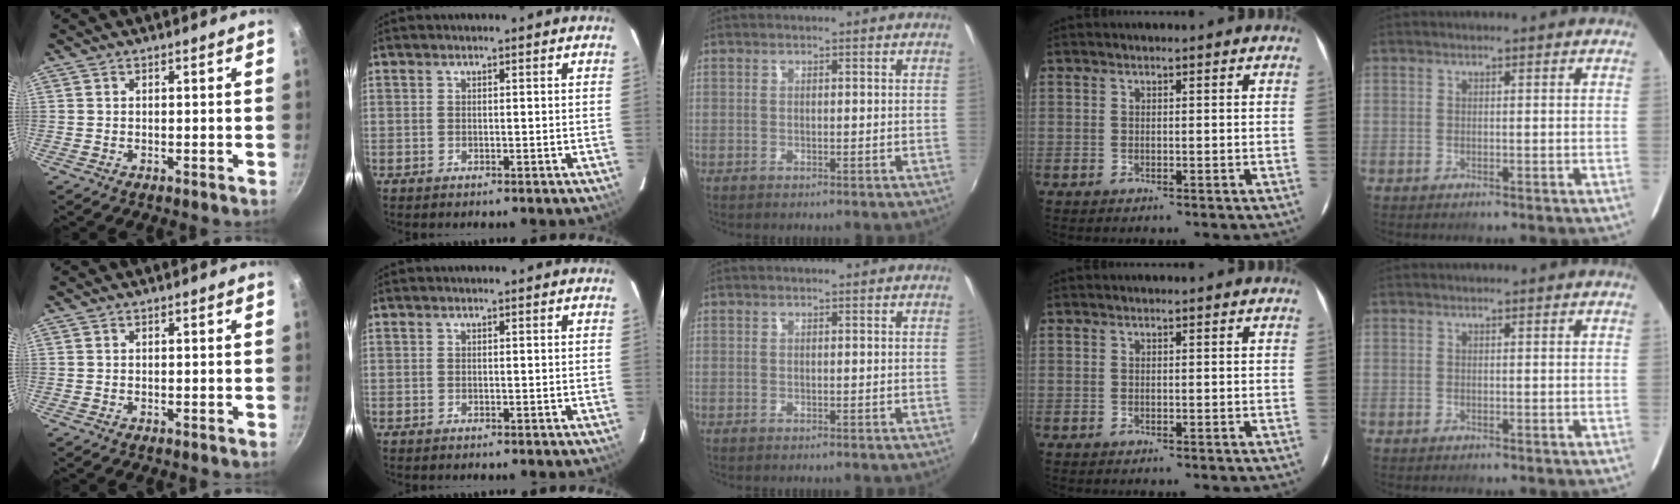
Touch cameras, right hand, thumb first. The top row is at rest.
{}